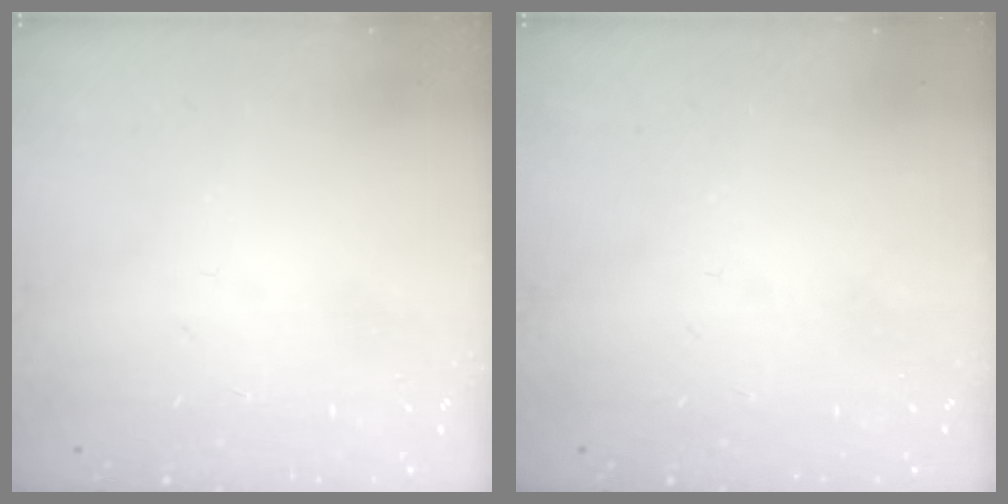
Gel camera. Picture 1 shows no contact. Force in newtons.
{"total": 0.0}